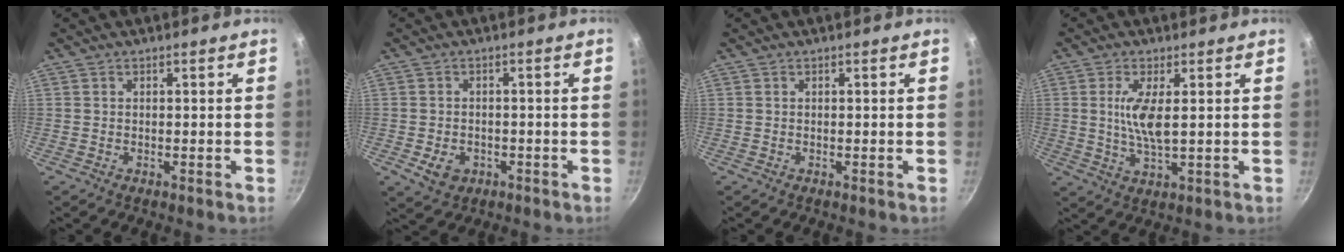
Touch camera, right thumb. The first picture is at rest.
{"total": 4.7, "force": [-1.6, 3.6, 2.6], "torque": [-0.035, 0.012, -0.017]}
{"total": 0.0}
{"total": 6.9, "force": [1.1, 2.0, 6.5], "torque": [-0.133, -0.007, 0.024]}